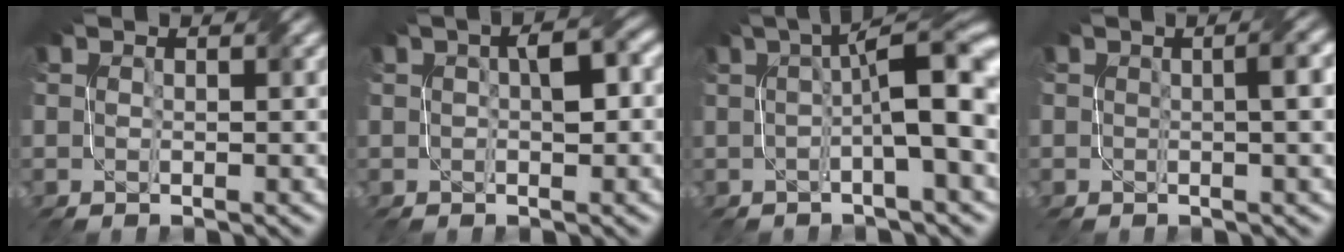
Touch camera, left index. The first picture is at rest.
{"total": 2.8, "force": [0.3, 1.0, 2.6], "torque": [-0.043, 0.012, 0.006]}
{"total": 8.3, "force": [0.6, 1.8, 8.0], "torque": [-0.103, 0.025, 0.005]}
{"total": 2.4, "force": [0.0, 0.5, 2.3], "torque": [-0.021, 0.013, 0.000]}